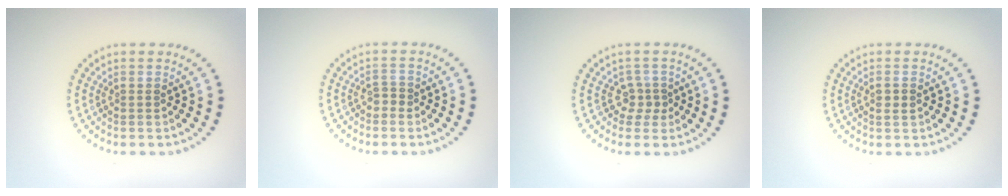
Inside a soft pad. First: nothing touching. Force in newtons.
{"total": 1.0, "press": 0.8, "slide": 0.6}
{"total": 1.7, "press": 1.1, "slide": 1.3}
{"total": 1.1, "press": 1.0, "slide": 0.5}